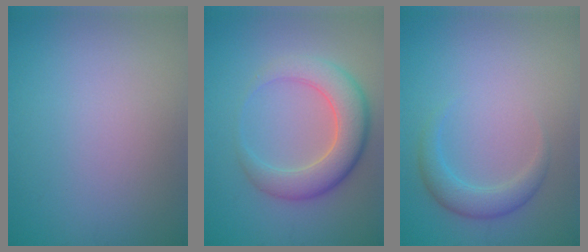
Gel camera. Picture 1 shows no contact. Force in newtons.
{"total": 6.3, "press": 6.2, "slide": 0.3}
{"total": 2.5, "press": 2.5, "slide": 0.0}